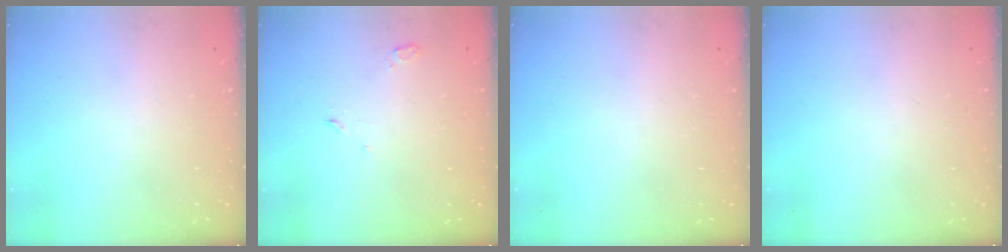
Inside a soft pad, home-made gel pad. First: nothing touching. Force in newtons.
{"total": 2.7, "press": 2.6, "slide": 0.8}
{"total": 0.0}
{"total": 0.0}